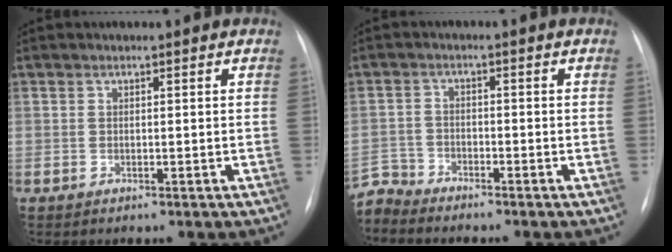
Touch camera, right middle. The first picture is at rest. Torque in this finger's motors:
{"motor_torque": [-0.22, -0.28, -0.03, -0.02]}